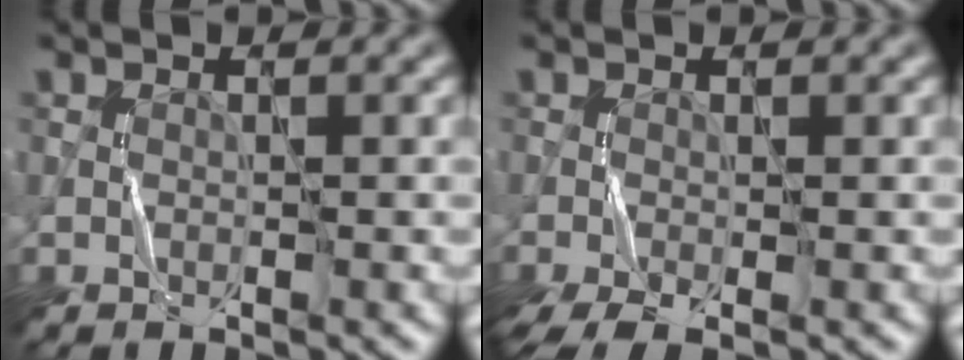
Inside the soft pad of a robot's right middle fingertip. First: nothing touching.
{"total": 3.4, "force": [-2.2, 1.0, 2.4], "torque": [-0.053, -0.011, -0.043]}